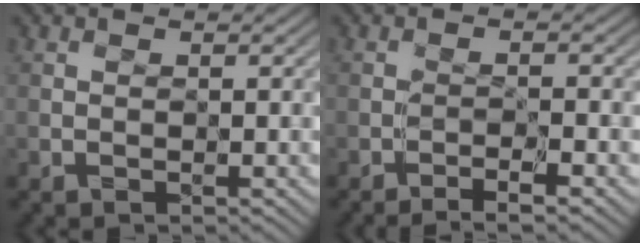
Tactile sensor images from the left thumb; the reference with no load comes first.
{"total": 2.8, "force": [-2.1, -0.1, 2.0], "torque": [-0.038, 0.008, -0.036]}